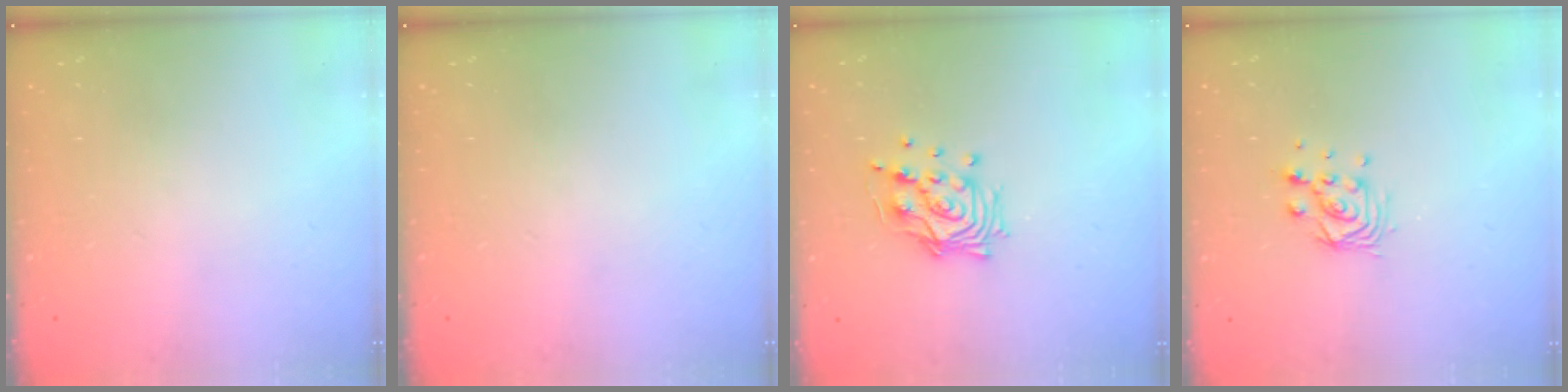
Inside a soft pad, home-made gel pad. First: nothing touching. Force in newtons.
{"total": 0.0}
{"total": 12.5, "press": 12.4, "slide": 1.5}
{"total": 8.3, "press": 8.3, "slide": 0.5}